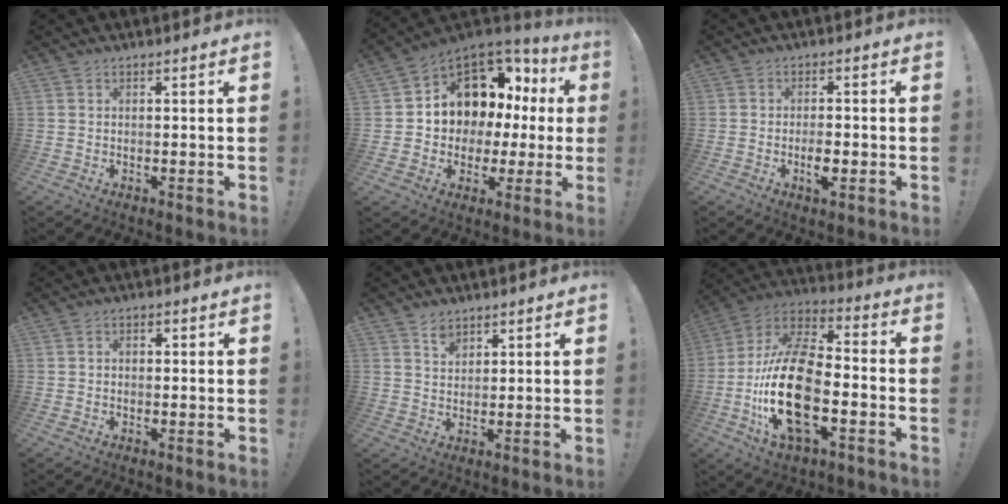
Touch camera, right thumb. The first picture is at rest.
{"total": 10.9, "force": [4.4, 8.7, 5.0], "torque": [-0.076, -0.042, 0.093]}
{"total": 4.2, "force": [-1.6, 1.5, 3.6], "torque": [-0.056, 0.001, -0.029]}
{"total": 1.3, "force": [-0.5, 1.0, 0.7], "torque": [-0.013, 0.005, -0.009]}
{"total": 3.8, "force": [2.8, 2.2, 1.2], "torque": [-0.007, -0.020, 0.048]}
{"total": 23.7, "force": [-5.5, 11.7, 19.9], "torque": [-0.409, 0.027, -0.090]}